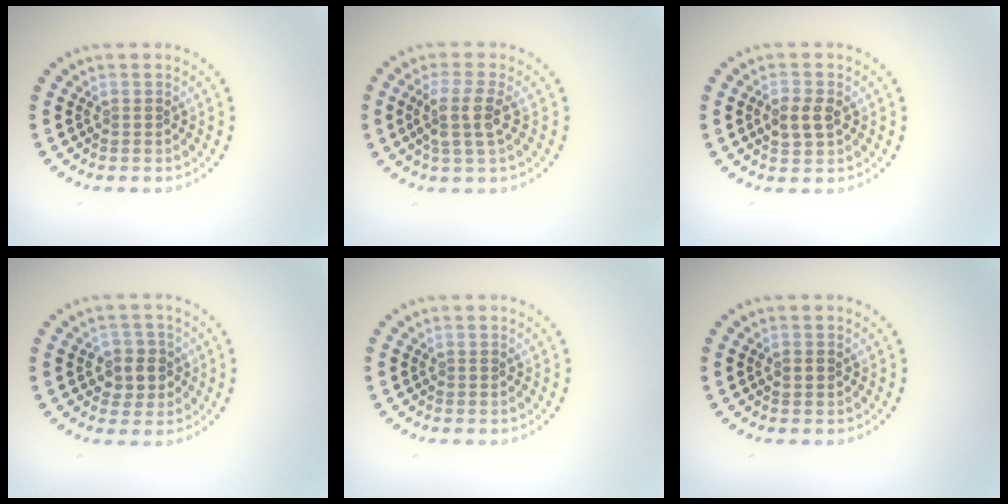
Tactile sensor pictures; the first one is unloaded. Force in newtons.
{"total": 3.1, "press": 2.5, "slide": 1.9}
{"total": 2.4, "press": 2.4, "slide": 0.0}
{"total": 2.6, "press": 2.5, "slide": 0.8}
{"total": 0.0}
{"total": 1.1, "press": 1.1, "slide": 0.1}